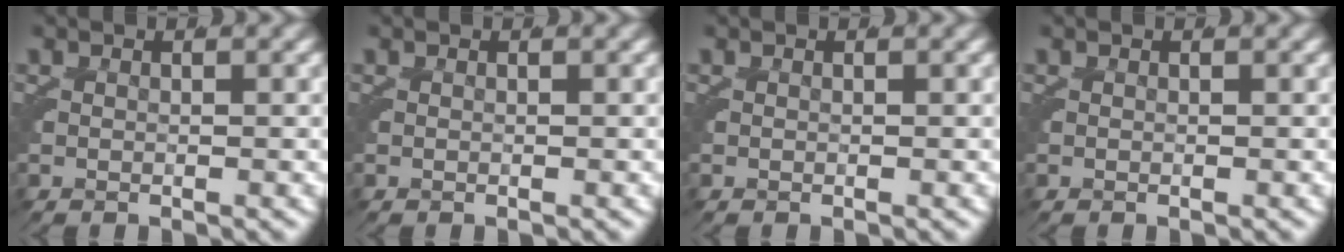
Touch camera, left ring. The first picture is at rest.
{"total": 0.0}
{"total": 0.0}
{"total": 0.0}